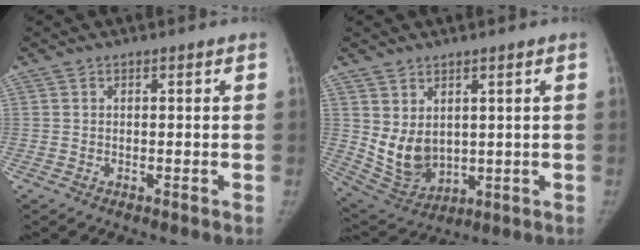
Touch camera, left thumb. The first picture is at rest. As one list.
[{"total": 8.8, "force": [1.8, 6.4, 5.8], "torque": [-0.086, -0.024, 0.060]}]